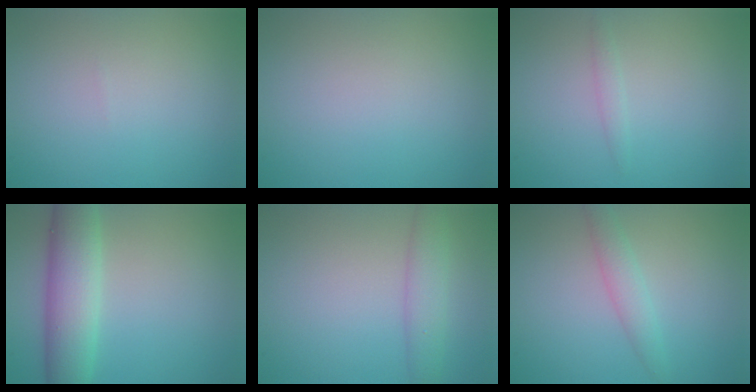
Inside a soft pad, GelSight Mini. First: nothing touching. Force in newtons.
{"total": 0.0}
{"total": 0.9, "press": 0.9, "slide": 0.1}
{"total": 6.1, "press": 6.1, "slide": 0.6}
{"total": 3.0, "press": 3.0, "slide": 0.1}
{"total": 2.1, "press": 2.1, "slide": 0.1}